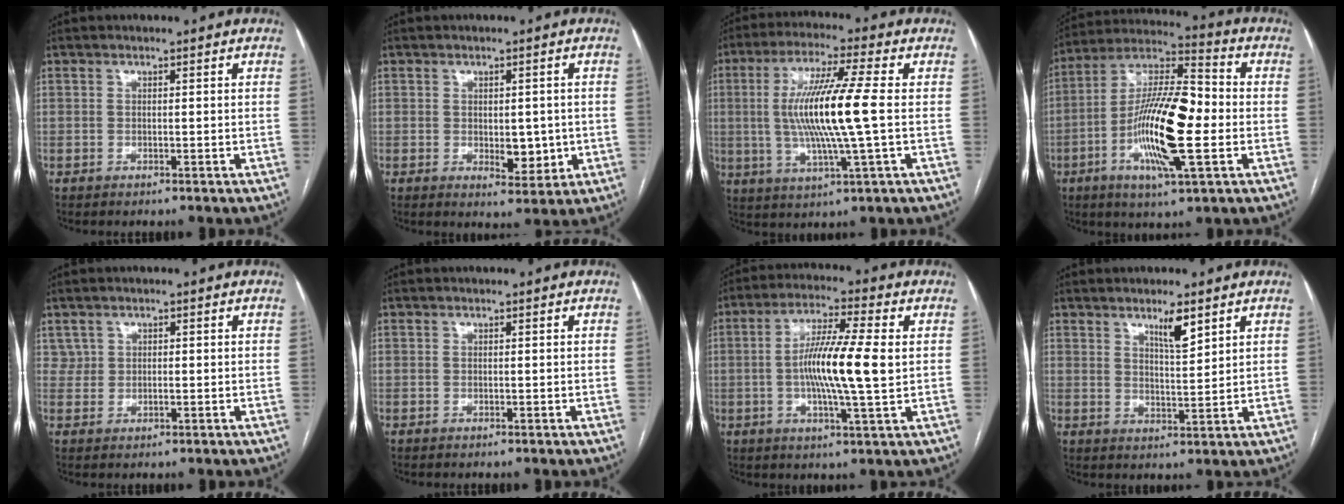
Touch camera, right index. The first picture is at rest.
{"total": 4.8, "force": [-0.5, 2.5, 4.1], "torque": [-0.051, -0.004, 0.002]}
{"total": 13.2, "force": [0.1, -0.1, 13.2], "torque": [-0.263, -0.001, -0.001]}
{"total": 17.5, "force": [-3.4, 3.2, 16.9], "torque": [-0.323, 0.003, -0.061]}
{"total": 1.6, "force": [0.8, 1.4, 0.3], "torque": [-0.003, 0.005, 0.014]}
{"total": 0.0}
{"total": 11.6, "force": [0.1, 0.6, 11.6], "torque": [-0.216, -0.001, -0.004]}
{"total": 4.5, "force": [2.9, 0.7, 3.3], "torque": [-0.059, -0.004, 0.052]}